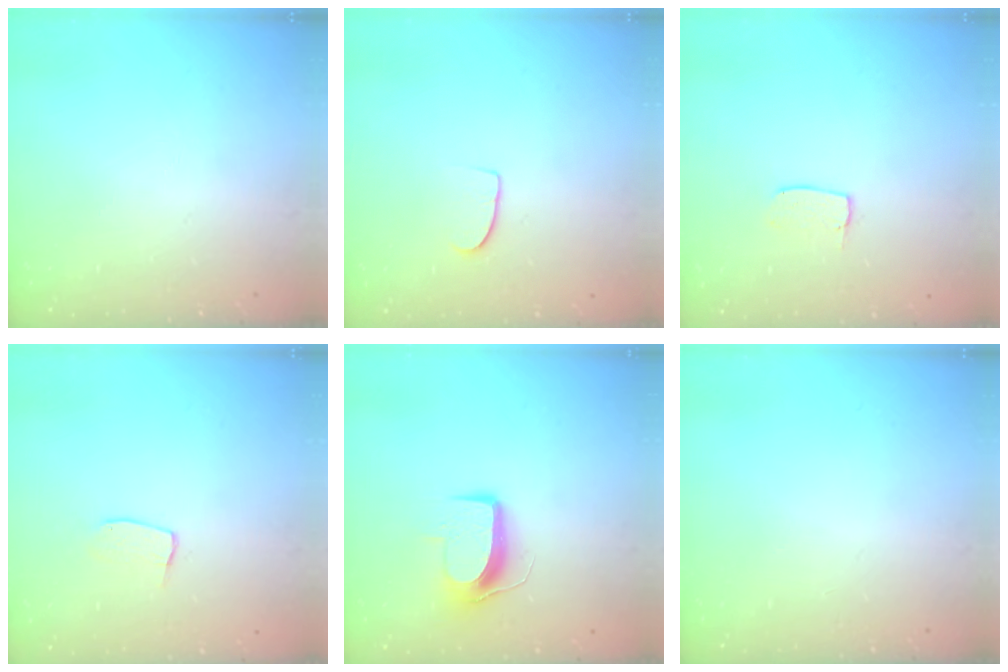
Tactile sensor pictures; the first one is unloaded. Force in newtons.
{"total": 6.5, "press": 6.5, "slide": 0.5}
{"total": 4.4, "press": 4.4, "slide": 0.3}
{"total": 5.9, "press": 5.9, "slide": 0.3}
{"total": 9.6, "press": 9.6, "slide": 0.3}
{"total": 0.0}